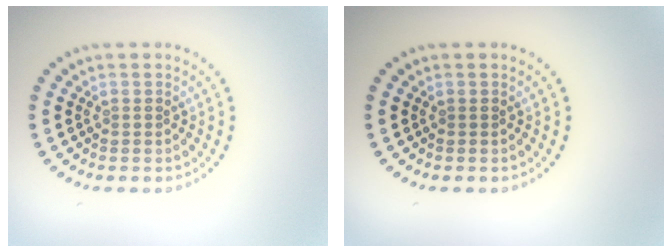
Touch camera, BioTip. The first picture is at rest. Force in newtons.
{"total": 0.0}